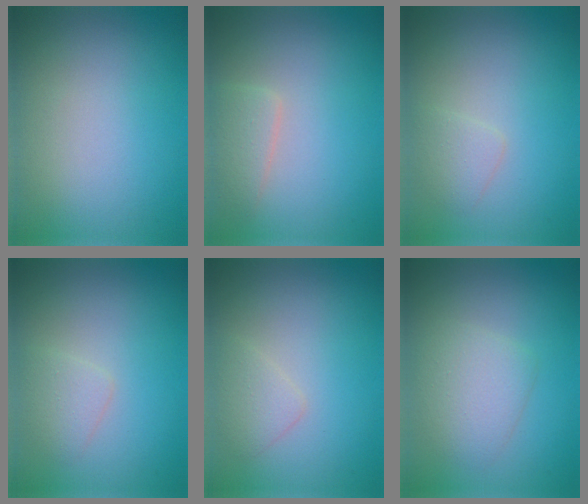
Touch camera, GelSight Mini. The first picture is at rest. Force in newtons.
{"total": 2.0, "press": 2.0, "slide": 0.1}
{"total": 1.4, "press": 1.4, "slide": 0.1}
{"total": 1.6, "press": 1.6, "slide": 0.1}
{"total": 1.5, "press": 1.5, "slide": 0.1}
{"total": 3.0, "press": 3.0, "slide": 0.0}